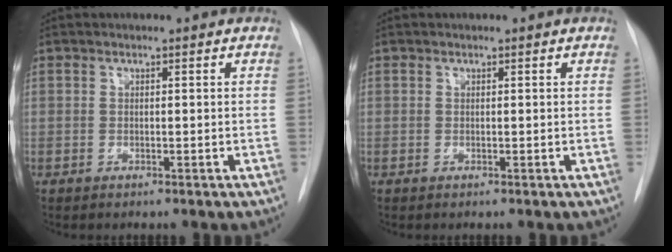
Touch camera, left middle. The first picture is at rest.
{"total": 0.0}